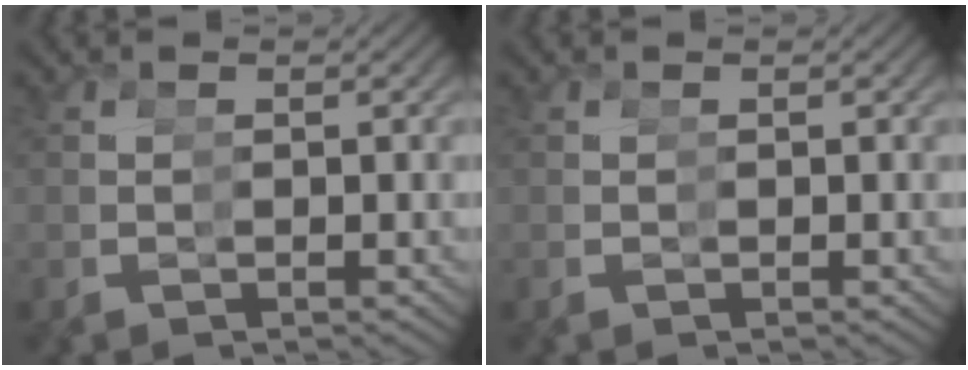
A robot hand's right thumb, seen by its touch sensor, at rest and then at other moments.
{"total": 0.0}